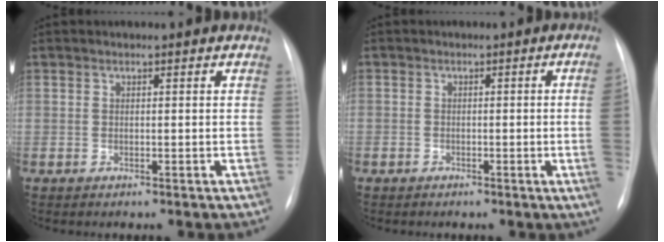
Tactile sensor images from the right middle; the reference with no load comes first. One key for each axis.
{"total": 3.9, "fx": -0.8, "fy": -0.8, "fz": 3.7, "tx": -0.042, "ty": -0.002, "tz": -0.014}